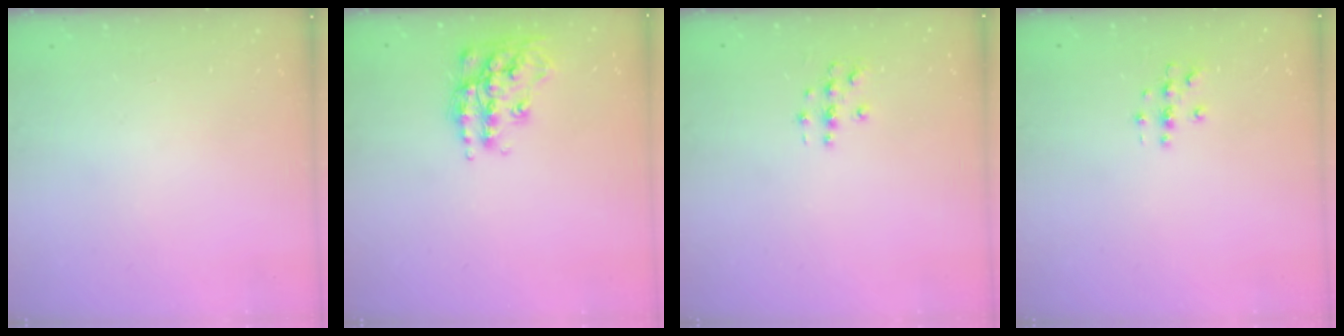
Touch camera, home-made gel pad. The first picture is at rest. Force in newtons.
{"total": 16.6, "press": 16.5, "slide": 1.0}
{"total": 2.8, "press": 2.8, "slide": 0.3}
{"total": 2.9, "press": 2.9, "slide": 0.3}